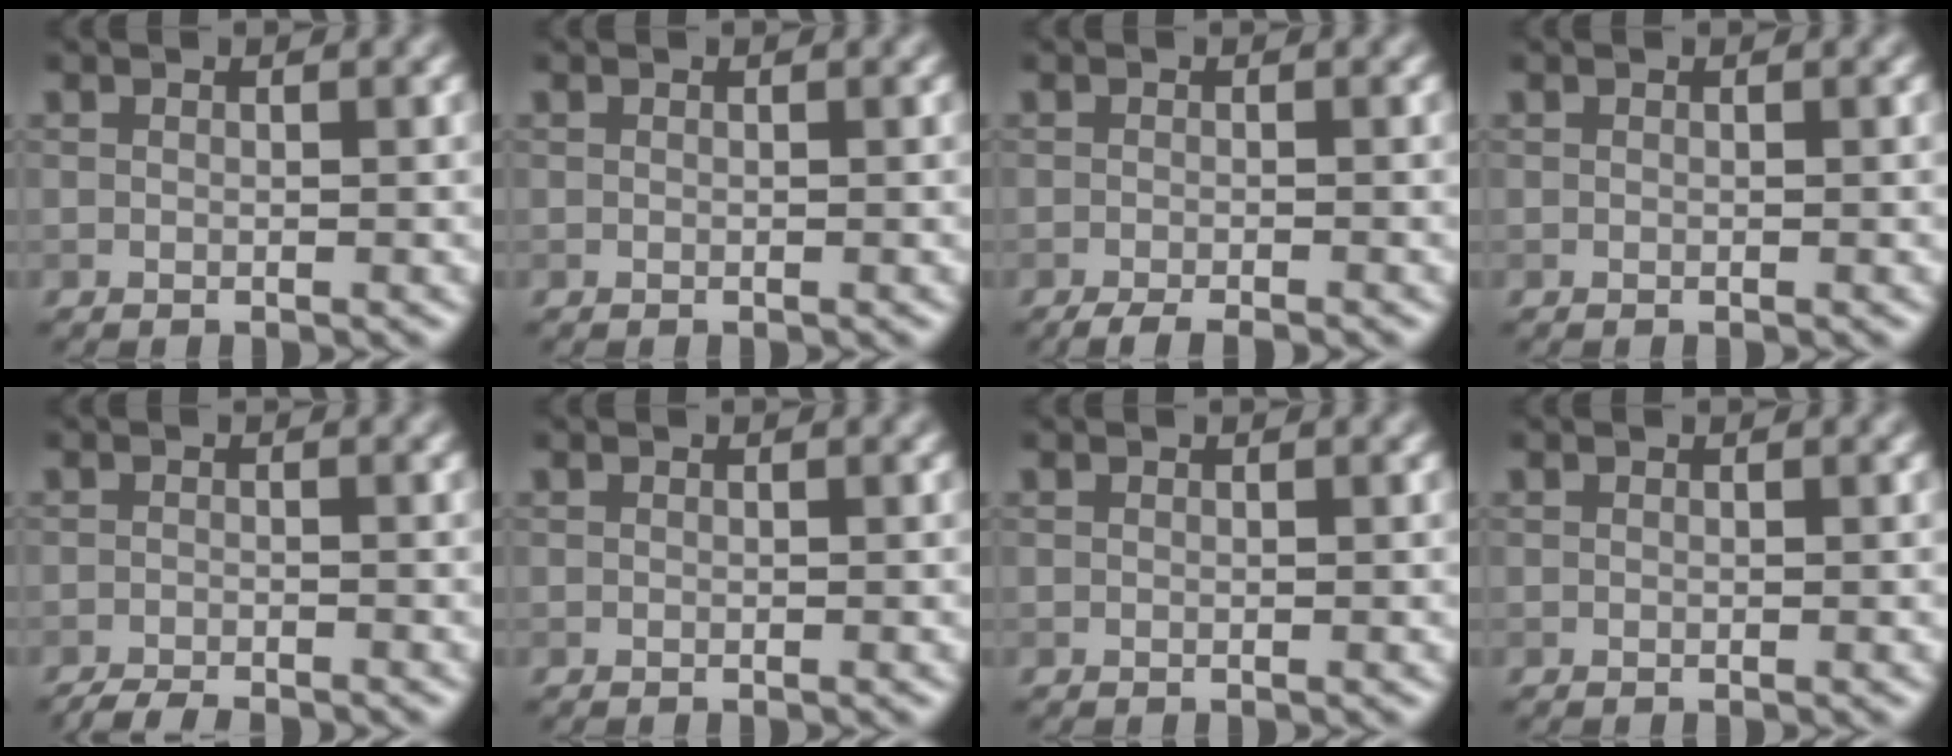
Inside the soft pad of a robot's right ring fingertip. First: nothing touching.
{"total": 0.0}
{"total": 2.5, "force": [-2.0, 0.4, 1.4], "torque": [-0.017, -0.002, -0.035]}
{"total": 0.0}
{"total": 2.7, "force": [-2.5, 0.3, 0.9], "torque": [-0.011, -0.002, -0.045]}
{"total": 0.0}
{"total": 0.0}
{"total": 0.0}